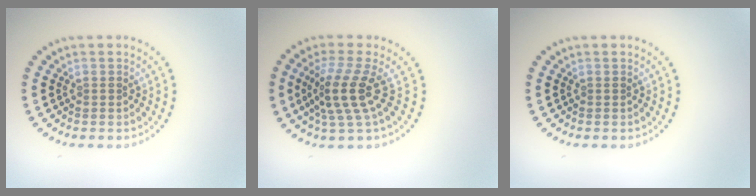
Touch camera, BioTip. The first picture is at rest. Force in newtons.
{"total": 3.9, "press": 2.8, "slide": 2.6}
{"total": 0.0}